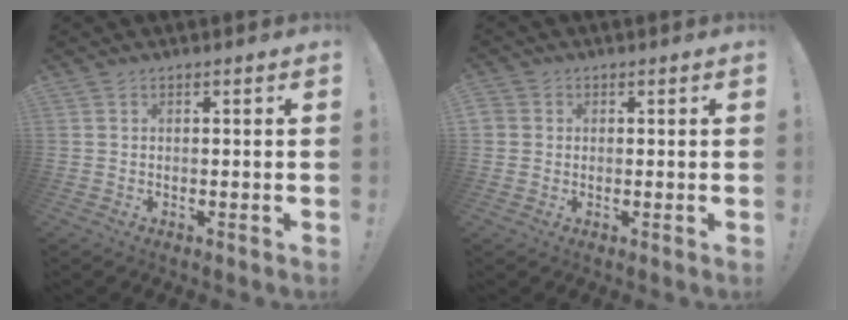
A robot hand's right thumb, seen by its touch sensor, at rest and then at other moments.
{"total": 1.9, "force": [0.1, 1.8, 0.6], "torque": [-0.020, 0.007, 0.003]}